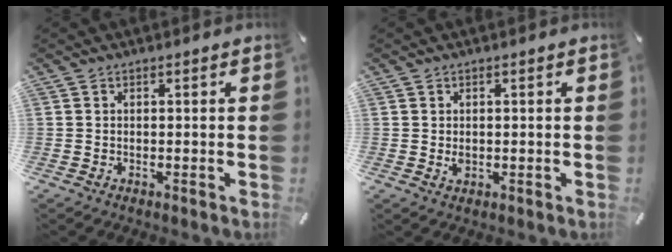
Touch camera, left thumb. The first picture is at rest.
{"total": 1.4, "force": [0.1, 1.1, 0.9], "torque": [-0.010, 0.000, -0.001]}